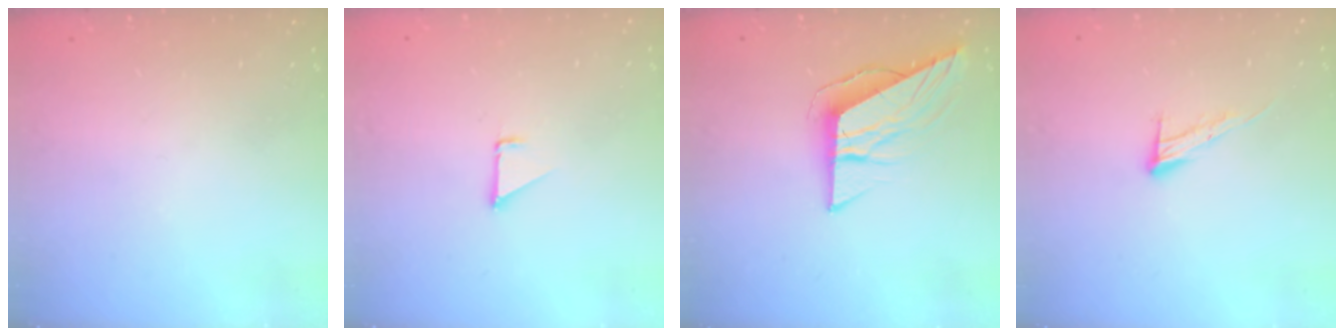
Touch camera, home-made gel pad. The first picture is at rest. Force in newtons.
{"total": 1.5, "press": 1.5, "slide": 0.1}
{"total": 8.7, "press": 8.7, "slide": 0.3}
{"total": 8.8, "press": 8.7, "slide": 0.2}